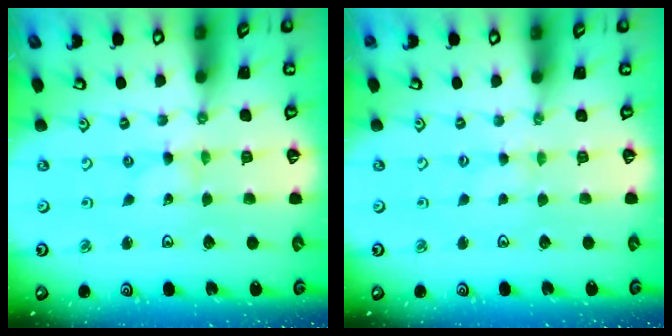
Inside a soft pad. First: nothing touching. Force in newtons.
{"total": 1.2, "press": 1.1, "slide": 0.2}